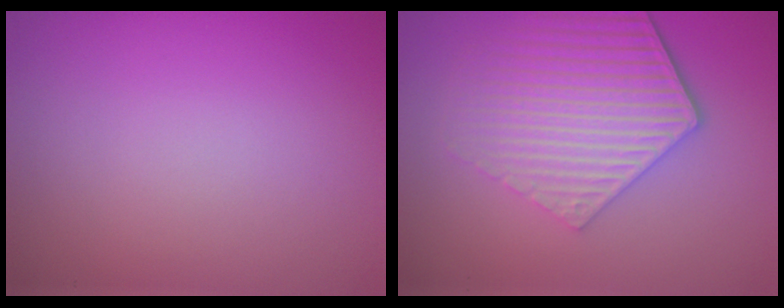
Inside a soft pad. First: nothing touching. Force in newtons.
{"total": 5.9, "press": 4.4, "slide": 3.9}